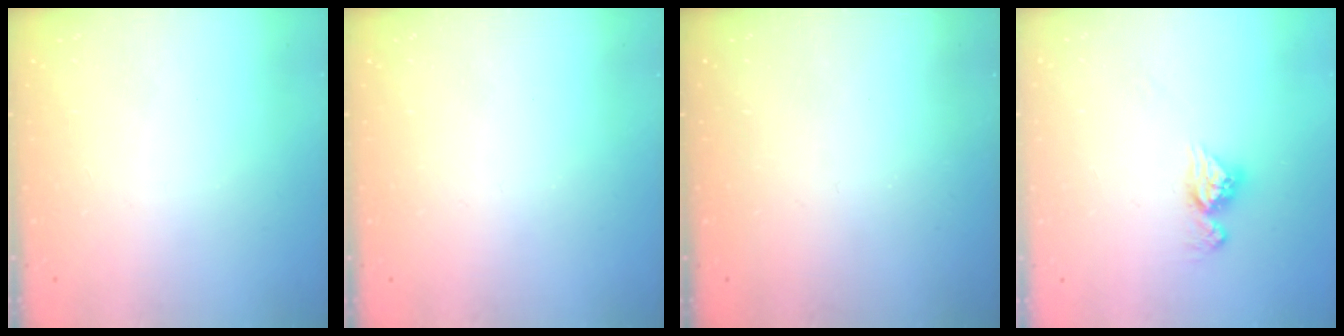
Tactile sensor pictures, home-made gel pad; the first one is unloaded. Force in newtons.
{"total": 0.0}
{"total": 0.0}
{"total": 9.4, "press": 9.4, "slide": 0.8}